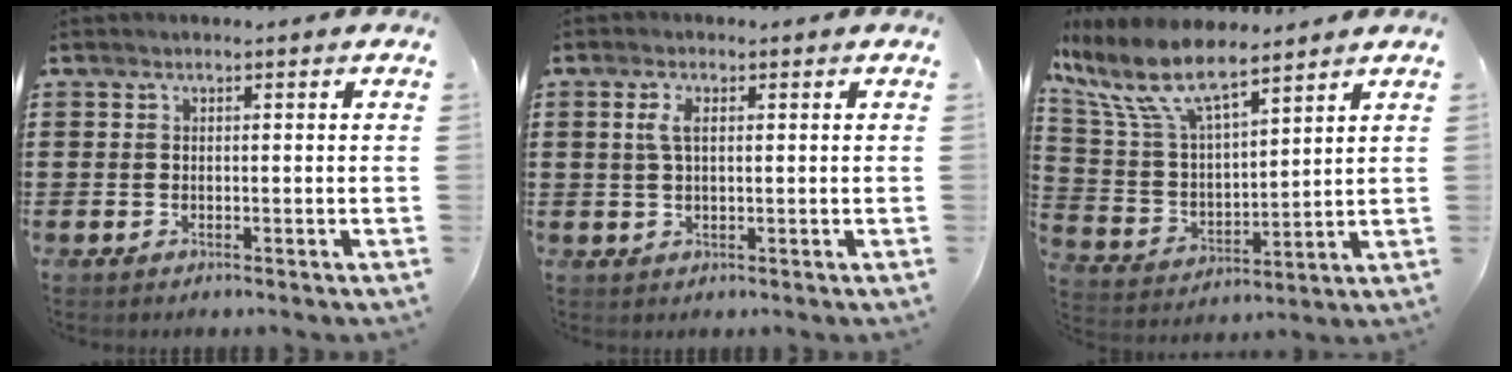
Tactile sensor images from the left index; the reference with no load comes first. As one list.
[{"total": 2.9, "force": [0.7, 1.1, 2.6], "torque": [-0.063, 0.005, 0.008]}, {"total": 11.6, "force": [8.3, 3.4, 7.4], "torque": [-0.184, -0.036, 0.142]}]